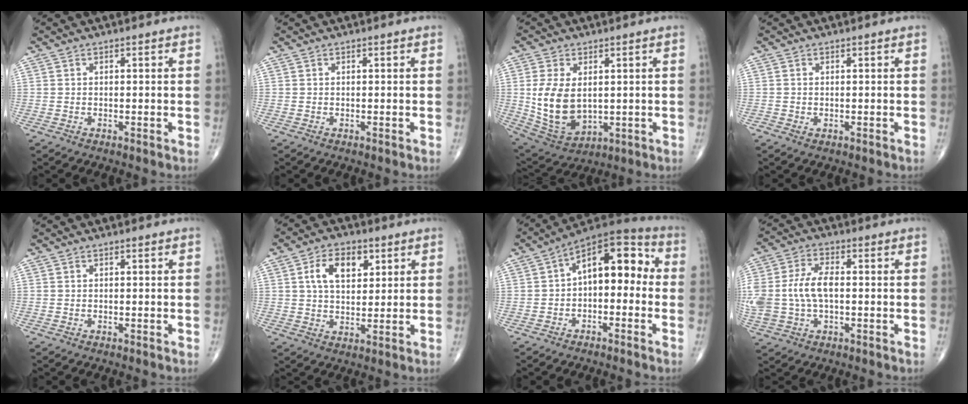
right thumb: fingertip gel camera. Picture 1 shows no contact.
{"total": 0.0}
{"total": 12.3, "force": [0.9, 7.7, 9.5], "torque": [-0.175, -0.012, 0.038]}
{"total": 0.6, "force": [-0.1, 0.5, 0.3], "torque": [-0.002, 0.000, 0.000]}
{"total": 0.0}
{"total": 8.7, "force": [3.0, 5.2, 6.2], "torque": [-0.088, -0.005, 0.051]}
{"total": 12.8, "force": [0.2, 7.4, 10.5], "torque": [-0.117, 0.048, -0.015]}
{"total": 11.7, "force": [-0.3, 6.9, 9.5], "torque": [-0.219, 0.017, -0.002]}